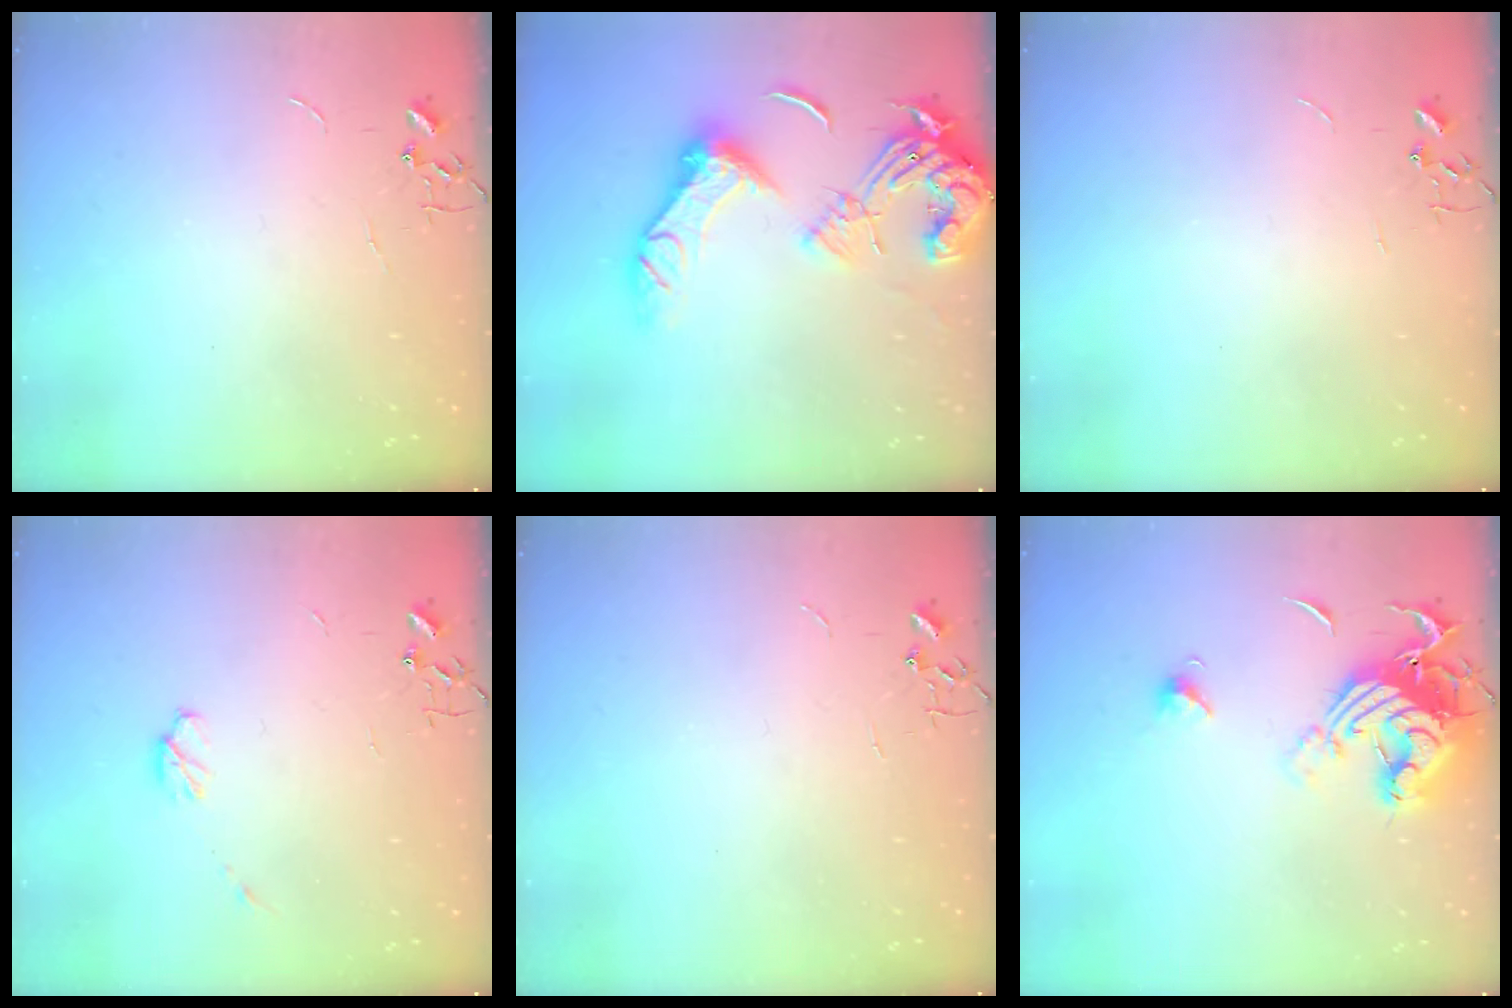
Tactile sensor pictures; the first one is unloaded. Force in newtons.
{"total": 19.6, "press": 19.6, "slide": 1.8}
{"total": 0.0}
{"total": 4.9, "press": 4.8, "slide": 1.0}
{"total": 0.0}
{"total": 15.2, "press": 15.1, "slide": 1.4}